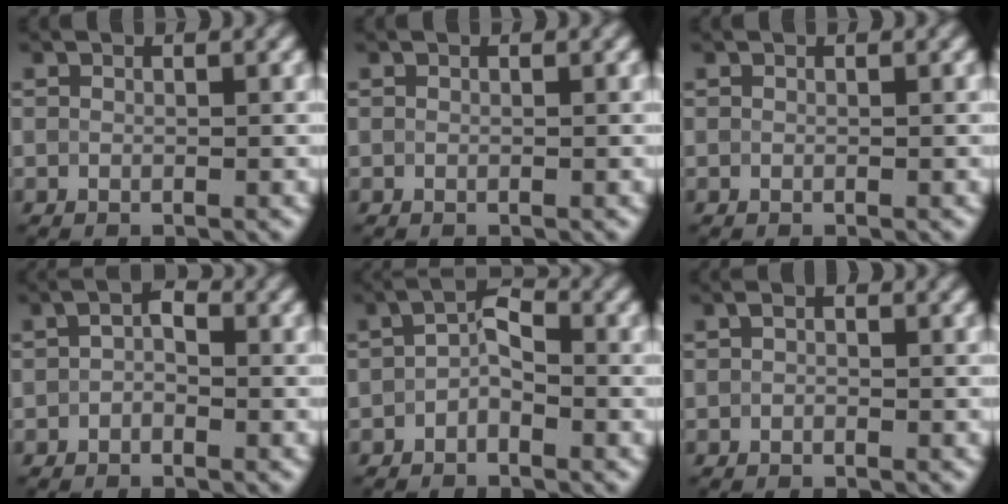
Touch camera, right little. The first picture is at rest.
{"total": 0.0}
{"total": 0.0}
{"total": 1.8, "force": [-0.4, 1.0, 1.4], "torque": [-0.024, 0.004, -0.012]}
{"total": 2.4, "force": [-0.9, 1.2, 1.9], "torque": [-0.033, 0.011, -0.022]}
{"total": 0.9, "force": [0.0, 0.6, 0.7], "torque": [-0.012, 0.001, -0.002]}